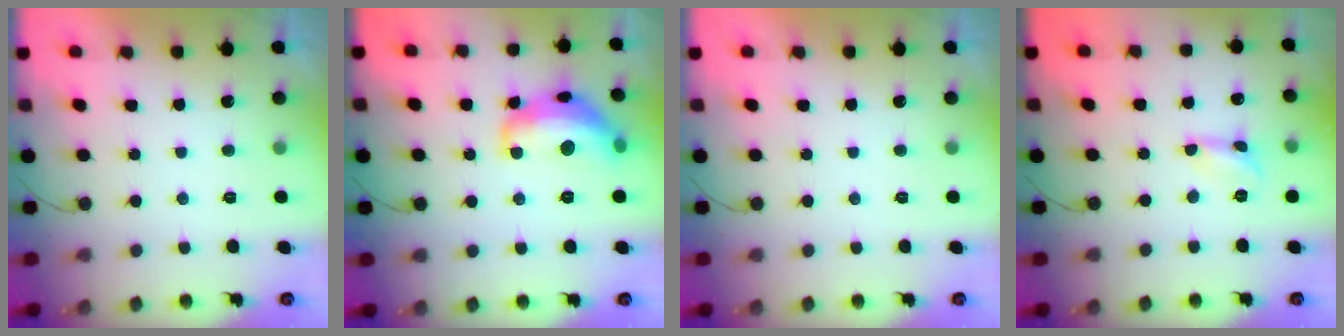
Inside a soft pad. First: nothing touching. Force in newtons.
{"total": 16.0, "press": 16.0, "slide": 1.3}
{"total": 0.0}
{"total": 2.6, "press": 2.6, "slide": 0.2}